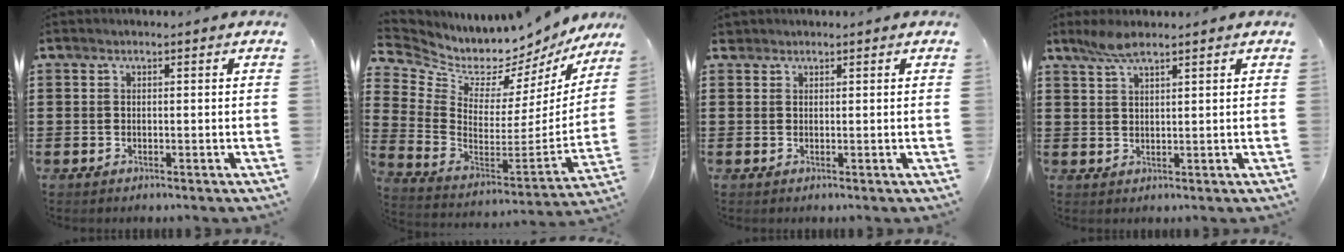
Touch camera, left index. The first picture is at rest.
{"total": 5.3, "force": [4.9, 1.9, 0.2], "torque": [-0.046, -0.061, 0.081]}
{"total": 0.9, "force": [0.8, 0.4, 0.2], "torque": [-0.007, 0.001, 0.017]}
{"total": 3.3, "force": [2.6, 0.6, 2.0], "torque": [-0.046, 0.002, 0.048]}